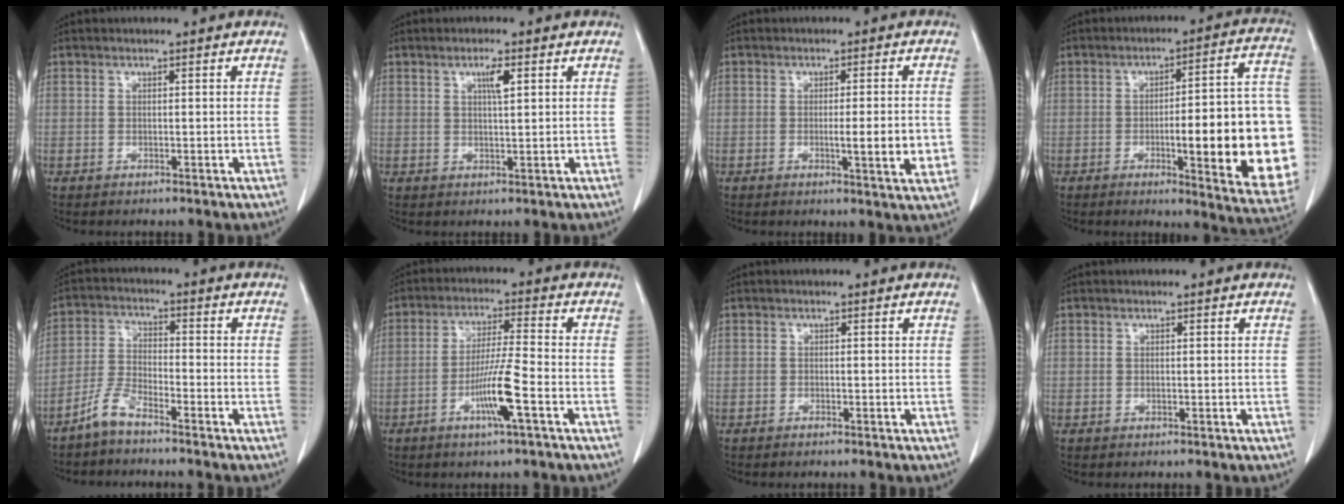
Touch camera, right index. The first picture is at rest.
{"total": 2.6, "force": [1.1, 0.2, 2.4], "torque": [-0.041, -0.001, 0.018]}
{"total": 6.1, "force": [-1.0, 0.4, 6.0], "torque": [-0.081, -0.008, -0.013]}
{"total": 21.9, "force": [-3.6, 3.4, 21.3], "torque": [-0.186, 0.023, -0.032]}
{"total": 4.9, "force": [-4.1, 0.9, 2.5], "torque": [-0.065, -0.006, -0.087]}
{"total": 8.0, "force": [-3.2, -0.5, 7.3], "torque": [-0.140, -0.008, -0.062]}
{"total": 0.7, "force": [-0.6, 0.0, 0.2], "torque": [-0.012, -0.003, -0.009]}
{"total": 0.0}